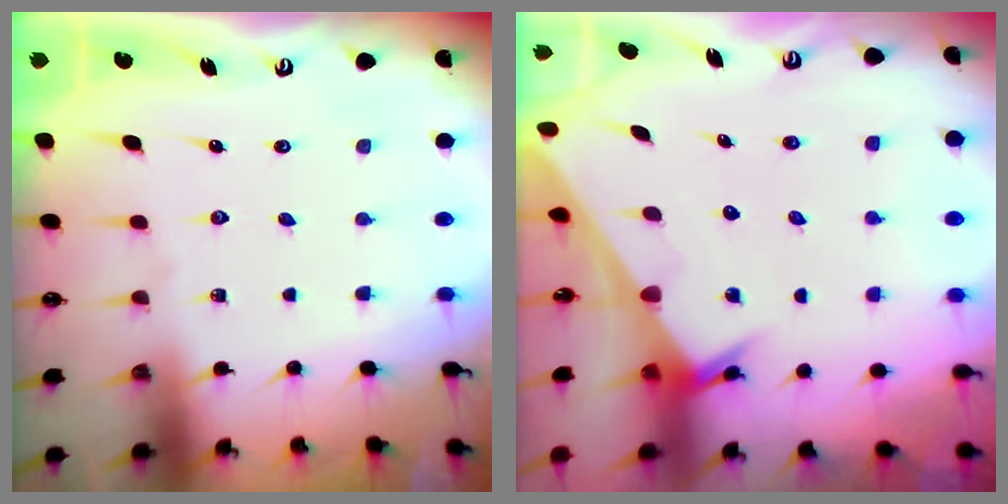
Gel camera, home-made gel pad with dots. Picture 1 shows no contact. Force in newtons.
{"total": 2.4, "press": 2.4, "slide": 0.1}